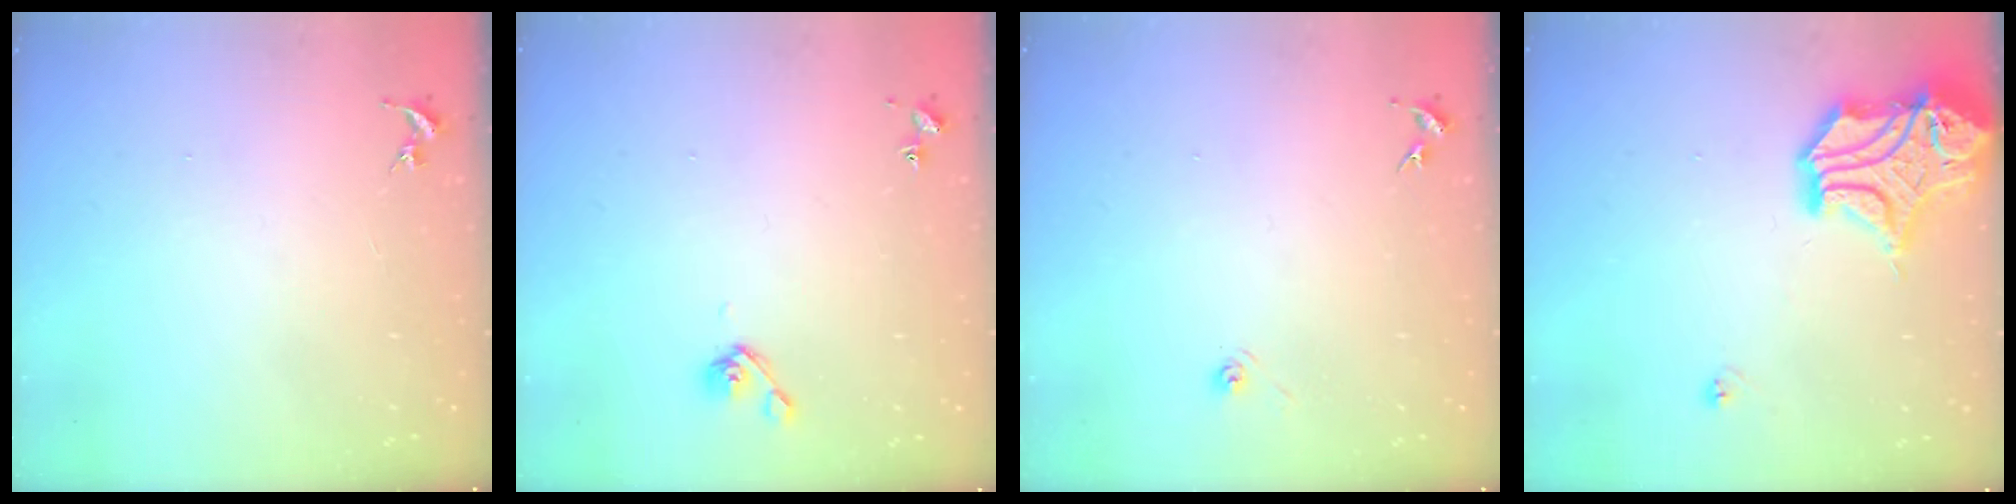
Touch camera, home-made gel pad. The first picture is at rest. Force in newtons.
{"total": 4.8, "press": 4.8, "slide": 0.8}
{"total": 3.1, "press": 2.6, "slide": 1.8}
{"total": 16.3, "press": 16.1, "slide": 2.6}